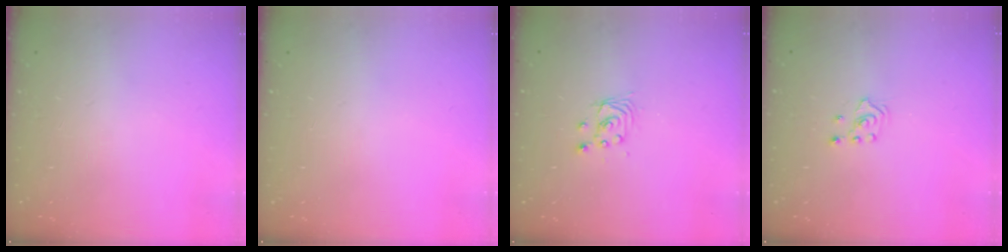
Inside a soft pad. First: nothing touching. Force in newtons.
{"total": 0.0}
{"total": 2.9, "press": 2.9, "slide": 0.0}
{"total": 2.1, "press": 1.8, "slide": 0.9}